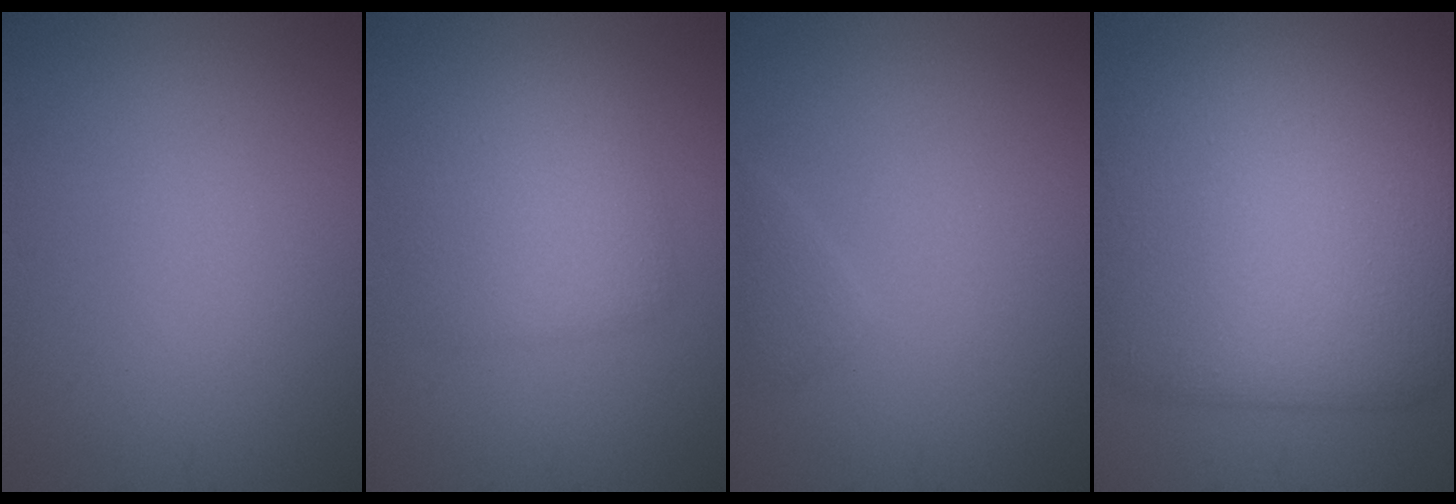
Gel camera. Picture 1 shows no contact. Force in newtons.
{"total": 3.6, "press": 3.6, "slide": 0.2}
{"total": 1.0, "press": 1.0, "slide": 0.1}
{"total": 12.3, "press": 12.3, "slide": 0.5}